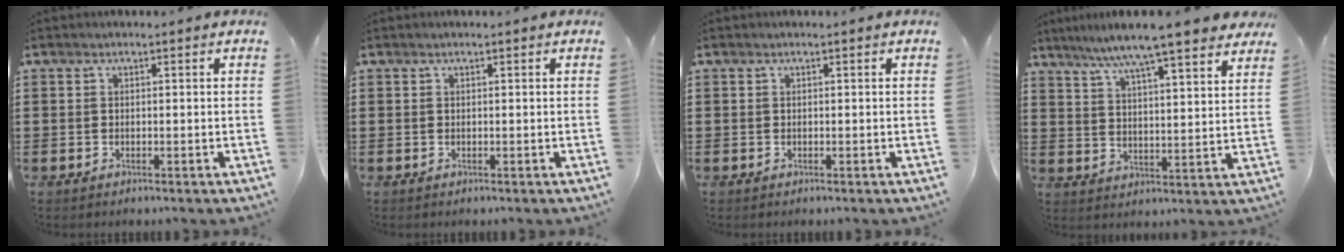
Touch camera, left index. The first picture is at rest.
{"total": 0.0}
{"total": 0.0}
{"total": 7.5, "force": [6.5, -0.5, 3.8], "torque": [-0.098, -0.033, 0.108]}